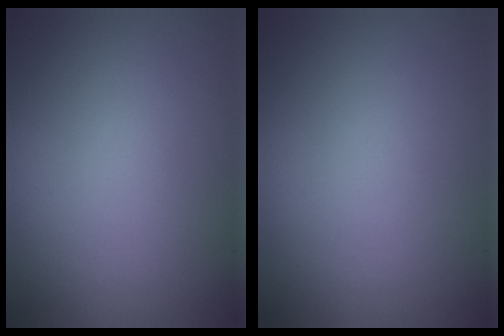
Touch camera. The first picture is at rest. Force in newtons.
{"total": 0.0}